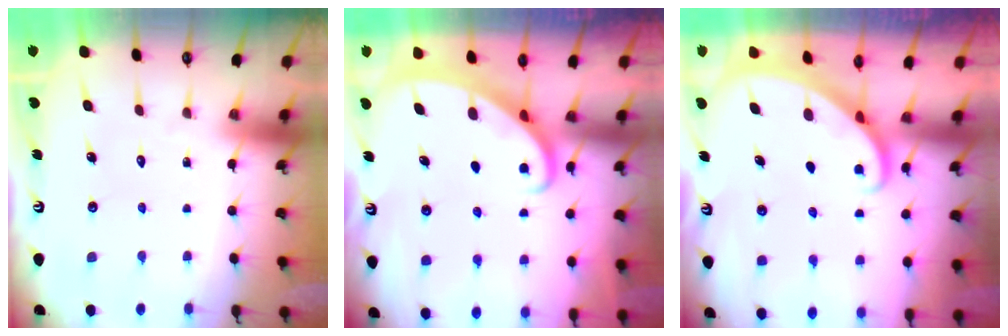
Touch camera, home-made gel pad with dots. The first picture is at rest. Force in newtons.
{"total": 2.4, "press": 2.4, "slide": 0.2}
{"total": 1.8, "press": 1.8, "slide": 0.1}